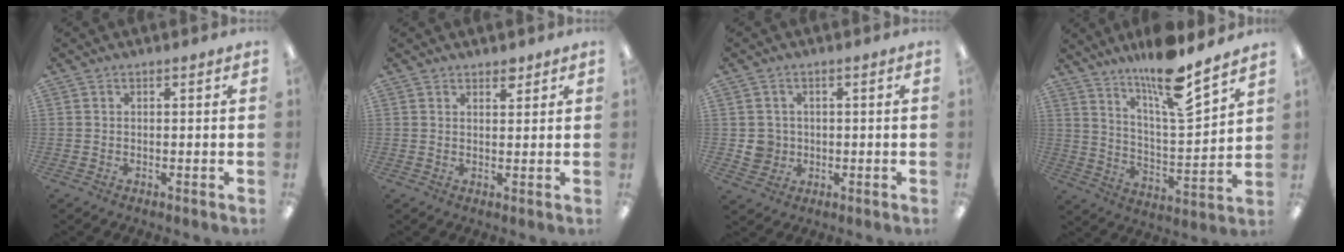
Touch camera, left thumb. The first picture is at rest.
{"total": 2.3, "force": [1.9, 1.1, 0.8], "torque": [0.000, -0.008, 0.031]}
{"total": 4.4, "force": [-0.1, 4.3, 0.8], "torque": [-0.005, 0.004, -0.001]}
{"total": 15.2, "force": [12.2, 2.3, 8.8], "torque": [-0.150, -0.083, 0.199]}